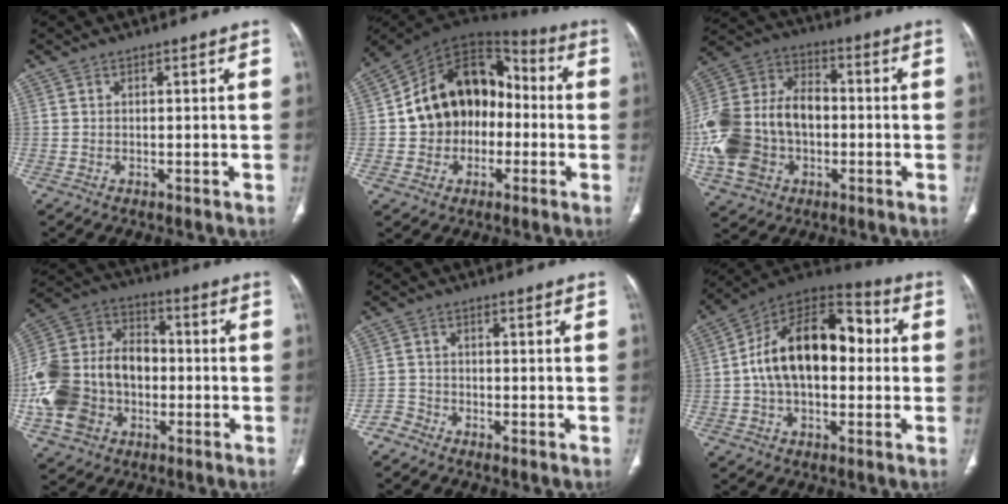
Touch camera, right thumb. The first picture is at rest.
{"total": 18.1, "force": [-1.3, 13.9, 11.6], "torque": [-0.141, 0.048, -0.027]}
{"total": 22.2, "force": [-3.4, 16.1, 14.9], "torque": [-0.323, 0.030, -0.056]}
{"total": 21.9, "force": [-4.4, 16.7, 13.4], "torque": [-0.273, 0.042, -0.071]}
{"total": 2.2, "force": [-1.9, 1.0, -0.1], "torque": [0.009, 0.001, -0.043]}
{"total": 20.5, "force": [1.2, 12.4, 16.3], "torque": [-0.250, 0.043, 0.011]}